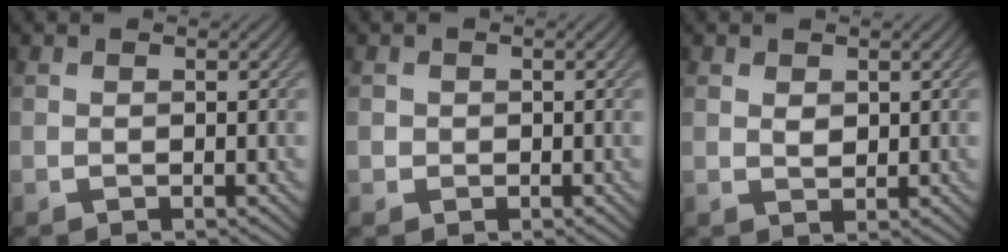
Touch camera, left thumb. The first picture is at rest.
{"total": 1.1, "force": [0.0, 1.1, 0.1], "torque": [0.001, -0.004, -0.004]}
{"total": 1.2, "force": [0.7, 0.8, 0.6], "torque": [-0.016, -0.002, 0.015]}